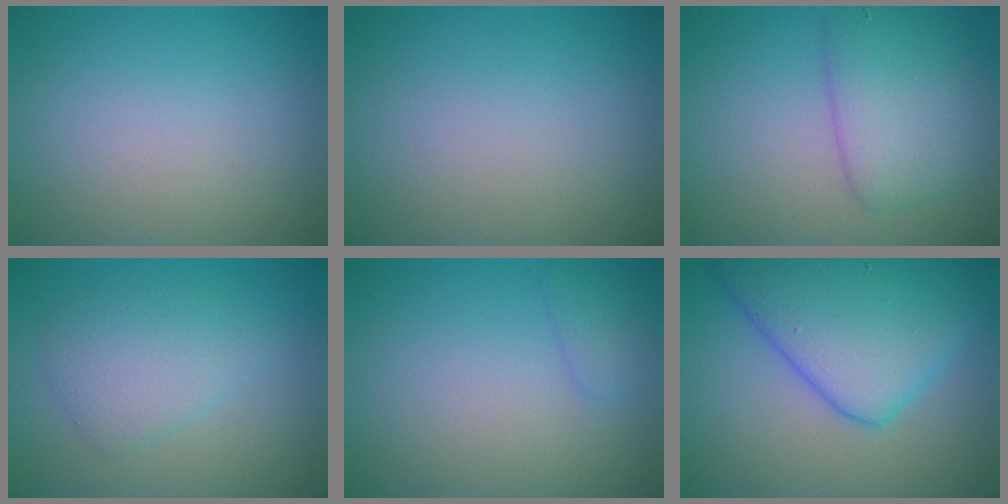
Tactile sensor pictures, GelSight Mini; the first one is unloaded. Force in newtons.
{"total": 0.0}
{"total": 4.6, "press": 4.6, "slide": 0.1}
{"total": 3.2, "press": 3.2, "slide": 0.0}
{"total": 1.3, "press": 1.3, "slide": 0.1}
{"total": 9.1, "press": 9.1, "slide": 0.4}